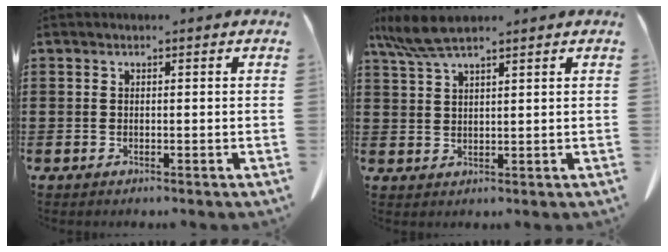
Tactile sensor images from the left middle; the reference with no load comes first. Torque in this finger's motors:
{"motor_torque": [0.28, -0.02, 0.22, 0.05]}